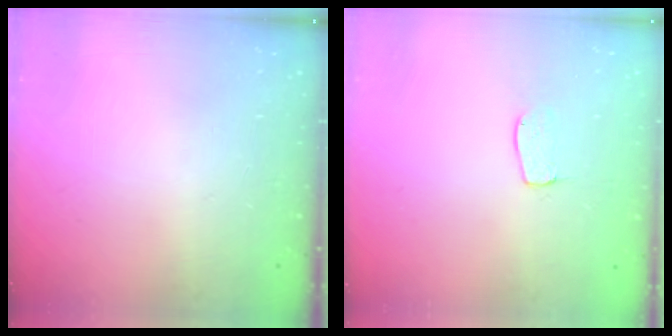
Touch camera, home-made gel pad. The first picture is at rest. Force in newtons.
{"total": 4.5, "press": 4.5, "slide": 0.3}